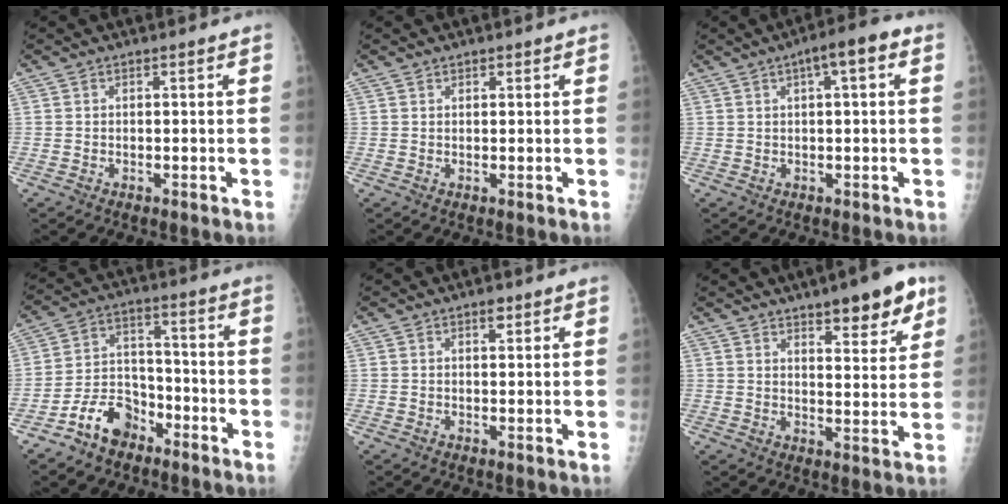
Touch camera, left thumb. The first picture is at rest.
{"total": 0.8, "force": [0.6, 0.4, 0.1], "torque": [0.006, -0.004, 0.007]}
{"total": 6.1, "force": [2.2, 1.7, 5.5], "torque": [-0.081, 0.018, 0.025]}
{"total": 9.0, "force": [-6.0, 5.6, 3.7], "torque": [-0.050, 0.053, -0.114]}
{"total": 1.7, "force": [1.0, 0.8, 1.0], "torque": [-0.007, -0.003, 0.014]}
{"total": 10.9, "force": [6.8, 3.5, 7.7], "torque": [-0.077, -0.034, 0.093]}